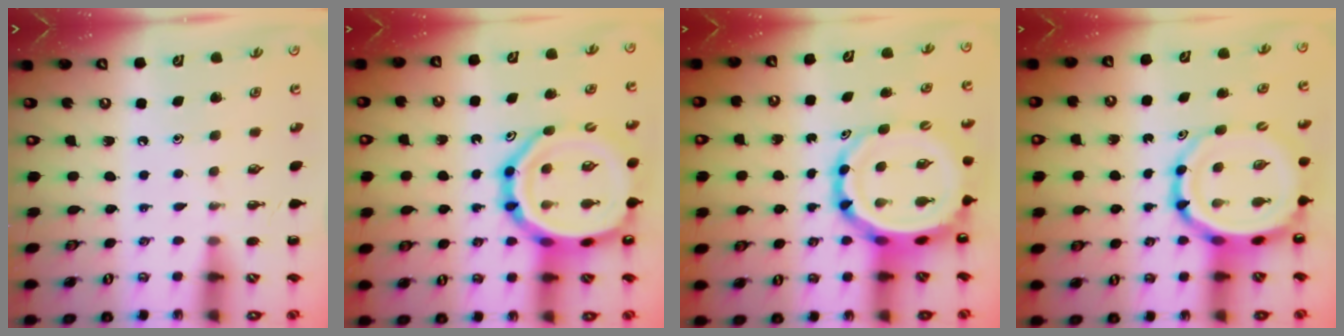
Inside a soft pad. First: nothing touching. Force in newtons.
{"total": 22.1, "press": 21.6, "slide": 4.2}
{"total": 11.7, "press": 11.2, "slide": 3.3}
{"total": 11.5, "press": 11.1, "slide": 3.0}